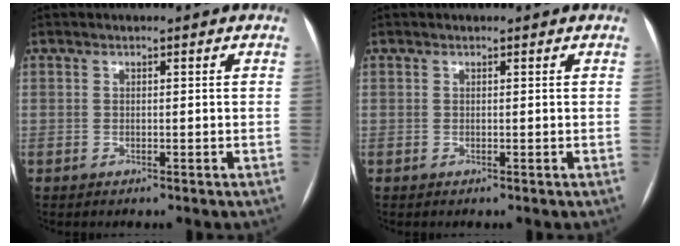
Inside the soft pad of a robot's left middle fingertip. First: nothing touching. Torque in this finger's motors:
{"motor_torque": [0.21, -0.43, -0.01, 0.00]}